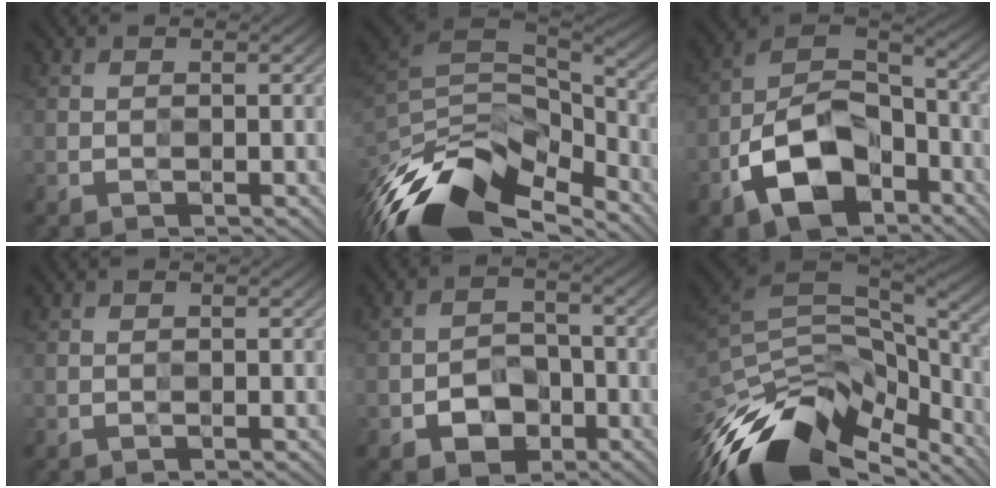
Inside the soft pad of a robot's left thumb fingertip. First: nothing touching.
{"total": 15.4, "force": [-10.9, 6.9, 8.4], "torque": [-0.207, -0.029, -0.173]}
{"total": 10.6, "force": [-5.9, 6.4, 6.1], "torque": [-0.120, 0.002, -0.124]}
{"total": 0.0}
{"total": 3.6, "force": [-2.2, 2.7, 1.0], "torque": [-0.006, 0.002, -0.043]}
{"total": 16.1, "force": [-11.3, 7.4, 8.7], "torque": [-0.215, -0.034, -0.179]}